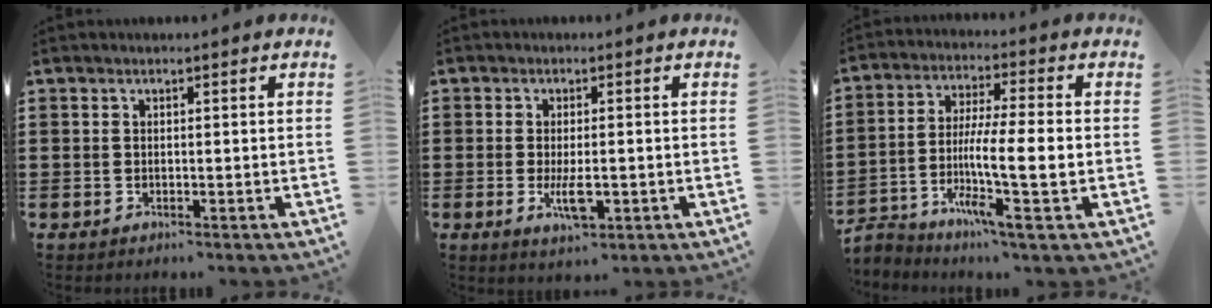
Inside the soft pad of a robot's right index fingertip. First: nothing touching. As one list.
[{"total": 4.4, "force": [-0.9, 1.5, 4.0], "torque": [-0.091, -0.005, -0.022]}, {"total": 8.2, "force": [-2.0, 1.3, 7.8], "torque": [-0.156, -0.009, -0.044]}]